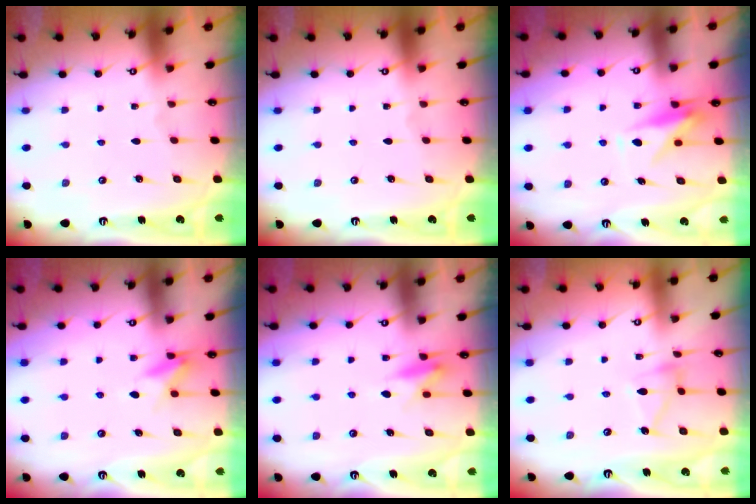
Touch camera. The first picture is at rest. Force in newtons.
{"total": 0.0}
{"total": 9.2, "press": 9.2, "slide": 0.1}
{"total": 8.5, "press": 8.4, "slide": 1.1}
{"total": 6.0, "press": 6.0, "slide": 0.6}
{"total": 9.2, "press": 9.2, "slide": 0.6}